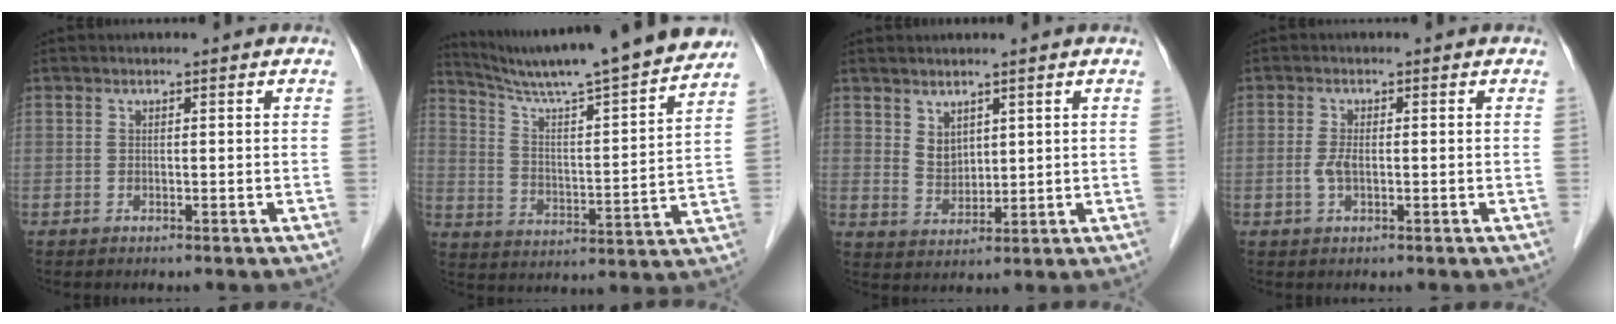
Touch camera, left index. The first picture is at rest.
{"total": 21.2, "force": [19.0, -0.6, 9.4], "torque": [-0.159, -0.023, 0.280]}
{"total": 3.5, "force": [2.0, 2.4, 1.5], "torque": [-0.035, -0.002, 0.052]}
{"total": 2.0, "force": [-0.3, 0.7, 1.9], "torque": [-0.047, -0.001, -0.006]}